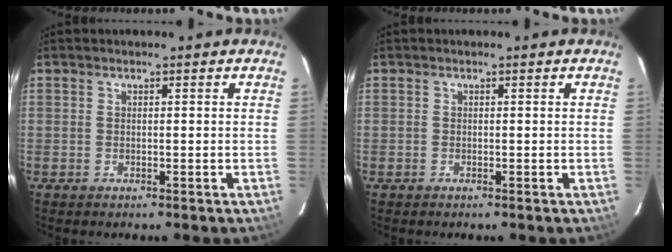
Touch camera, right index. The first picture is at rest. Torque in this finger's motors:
{"motor_torque": [0.00, 0.00, 0.00, -0.04]}